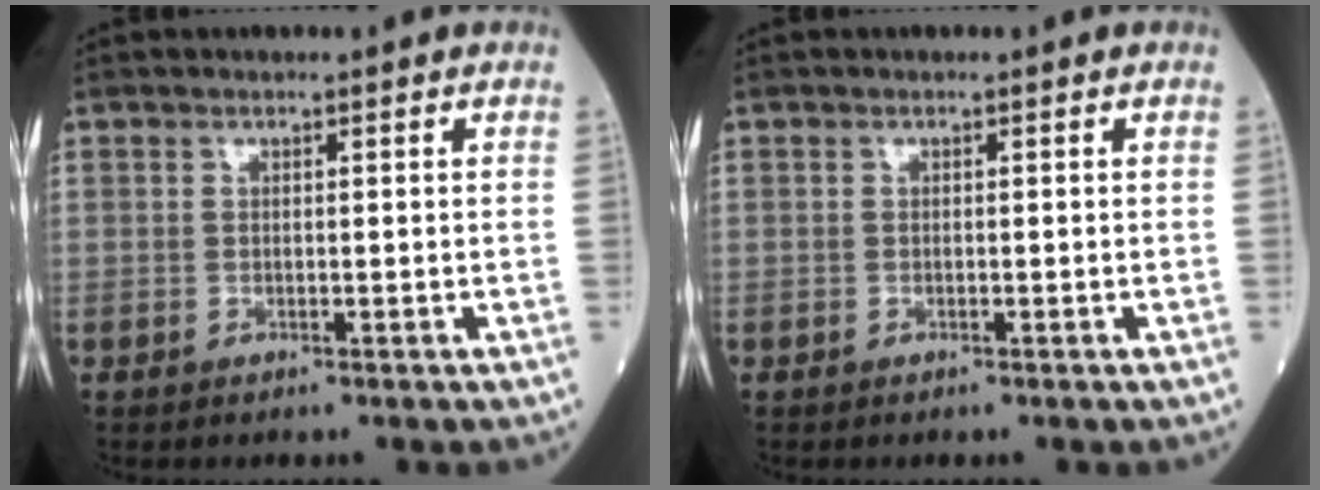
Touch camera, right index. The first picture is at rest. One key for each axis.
{"total": 0.0}